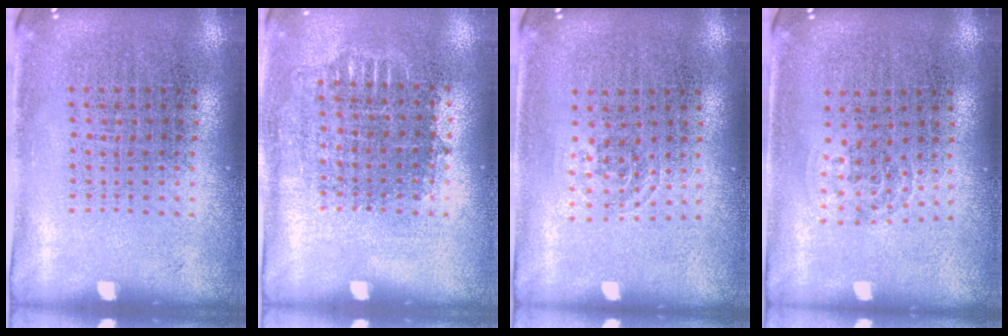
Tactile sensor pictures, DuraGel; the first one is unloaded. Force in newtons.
{"total": 0.7, "press": 0.7, "slide": 0.2}
{"total": 0.7, "press": 0.5, "slide": 0.5}
{"total": 0.9, "press": 0.6, "slide": 0.7}